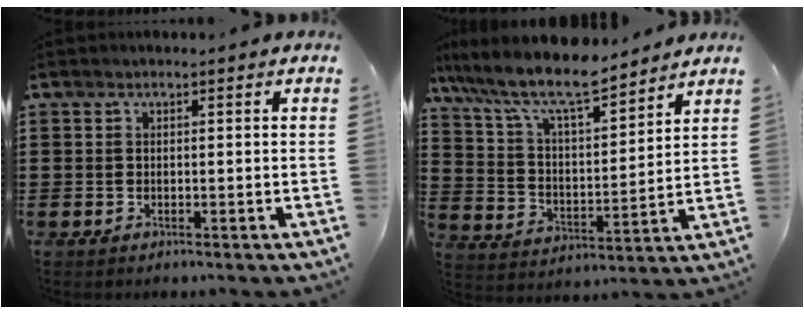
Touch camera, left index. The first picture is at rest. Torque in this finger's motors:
{"motor_torque": [2.14, 0.00, 1.05, 0.21]}